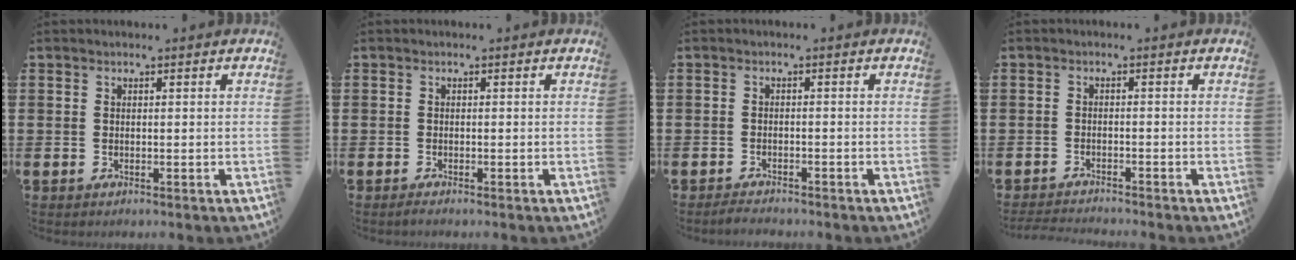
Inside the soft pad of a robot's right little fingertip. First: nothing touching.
{"total": 0.6, "force": [-0.4, 0.0, 0.4], "torque": [-0.008, -0.003, -0.006]}
{"total": 1.4, "force": [-1.4, 0.1, 0.2], "torque": [-0.008, 0.001, -0.027]}
{"total": 1.6, "force": [-1.5, -0.1, 0.2], "torque": [-0.004, 0.002, -0.031]}